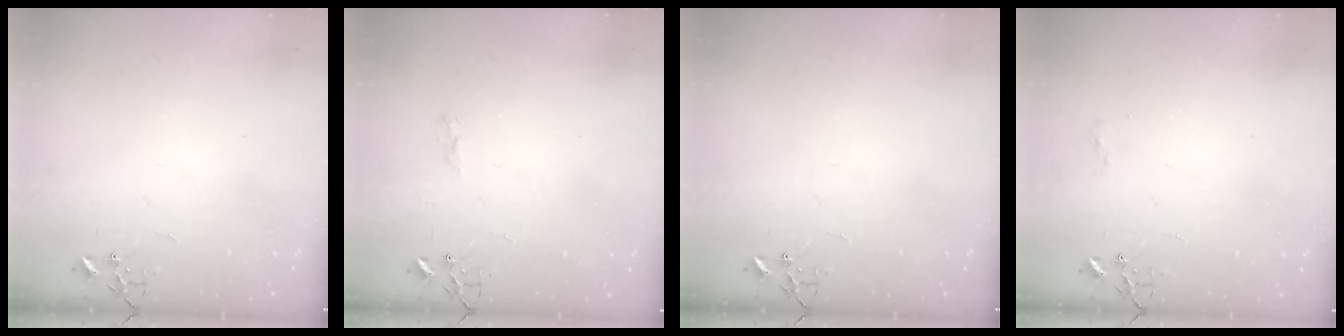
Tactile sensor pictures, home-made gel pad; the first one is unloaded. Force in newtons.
{"total": 5.6, "press": 5.6, "slide": 0.6}
{"total": 0.0}
{"total": 5.9, "press": 5.9, "slide": 0.8}